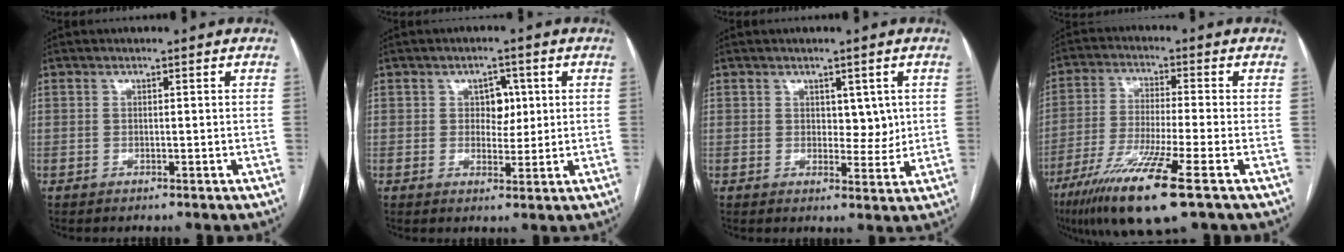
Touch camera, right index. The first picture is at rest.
{"total": 3.6, "force": [0.9, 2.5, 2.5], "torque": [-0.027, 0.008, 0.015]}
{"total": 3.6, "force": [1.0, 2.0, 2.7], "torque": [-0.032, -0.004, 0.017]}
{"total": 13.6, "force": [-7.6, 0.0, 11.3], "torque": [-0.229, -0.036, -0.137]}